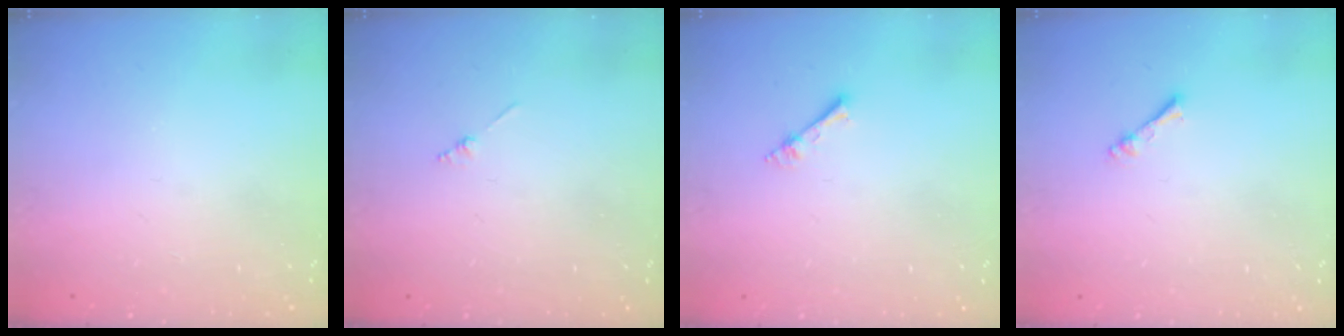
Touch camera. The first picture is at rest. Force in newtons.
{"total": 0.8, "press": 0.8, "slide": 0.2}
{"total": 4.0, "press": 3.9, "slide": 0.5}
{"total": 1.1, "press": 1.1, "slide": 0.2}